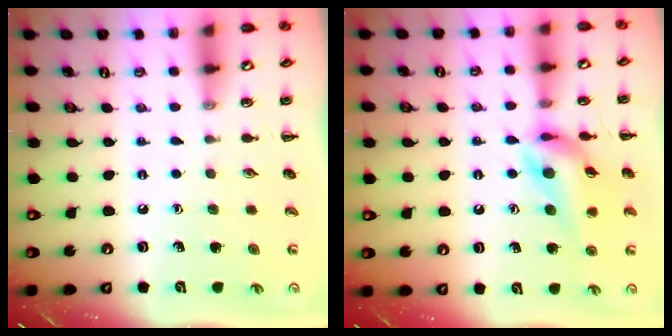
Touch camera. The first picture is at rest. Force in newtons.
{"total": 13.6, "press": 13.3, "slide": 2.7}